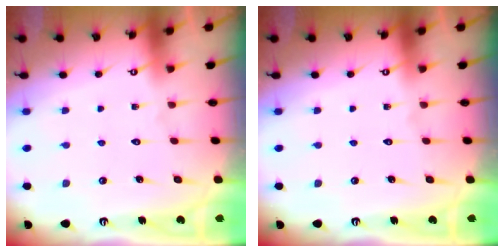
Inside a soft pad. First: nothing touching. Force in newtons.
{"total": 0.0}